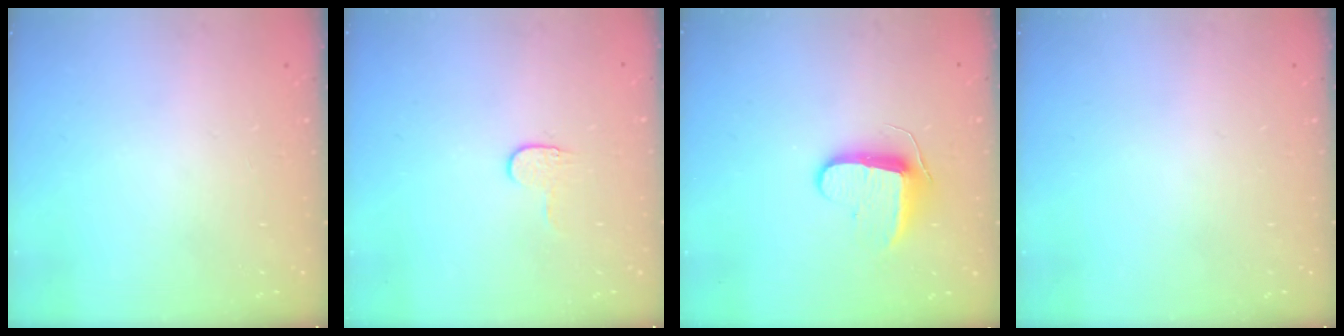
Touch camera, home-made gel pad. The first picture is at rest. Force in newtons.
{"total": 3.4, "press": 3.4, "slide": 0.4}
{"total": 9.1, "press": 9.1, "slide": 0.3}
{"total": 0.0}